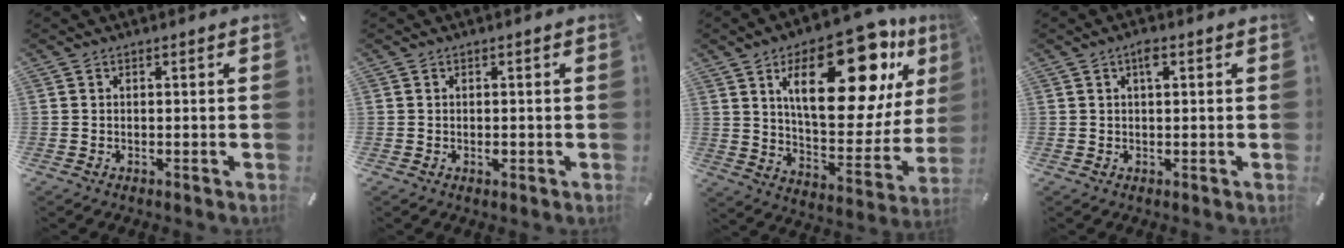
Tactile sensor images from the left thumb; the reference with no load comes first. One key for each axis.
{"total": 0.9, "fx": -0.2, "fy": 0.5, "fz": 0.8, "tx": -0.013, "ty": -0.001, "tz": -0.004}
{"total": 26.6, "fx": 13.6, "fy": 12.2, "fz": 19.4, "tx": -0.271, "ty": -0.073, "tz": 0.218}
{"total": 2.3, "fx": 0.8, "fy": 0.9, "fz": 1.9, "tx": -0.034, "ty": 0.003, "tz": 0.011}